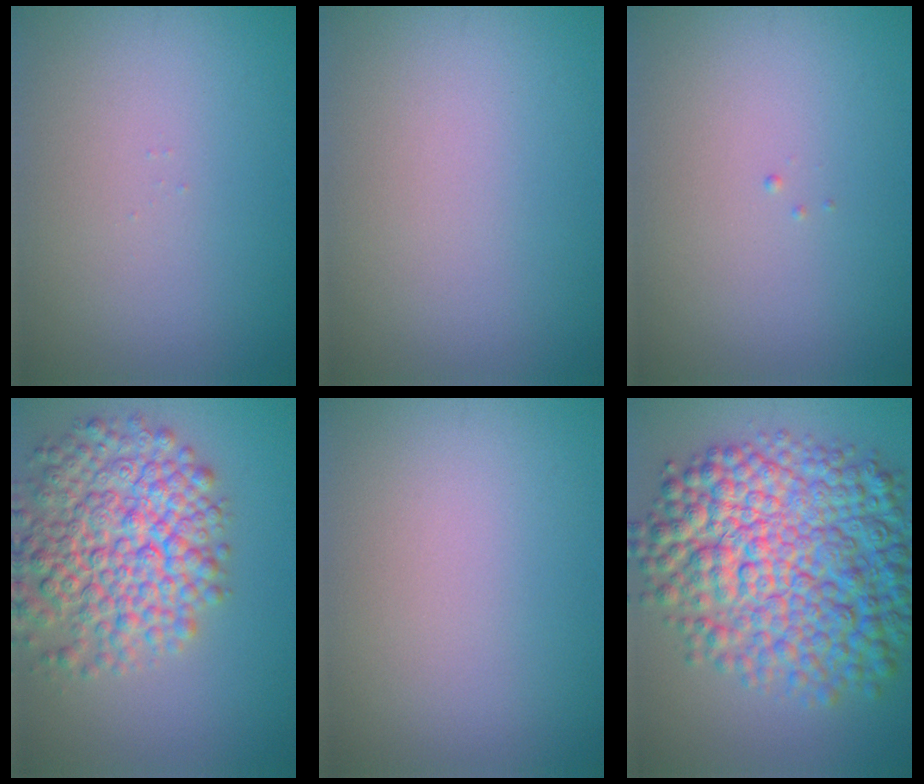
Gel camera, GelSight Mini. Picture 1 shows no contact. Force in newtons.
{"total": 0.0}
{"total": 0.0}
{"total": 9.0, "press": 9.0, "slide": 0.4}
{"total": 0.0}
{"total": 13.0, "press": 13.0, "slide": 0.1}